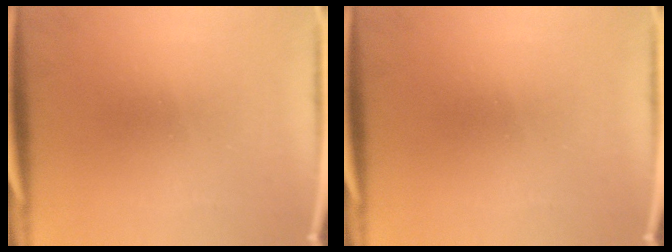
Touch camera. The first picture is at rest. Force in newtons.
{"total": 0.0}